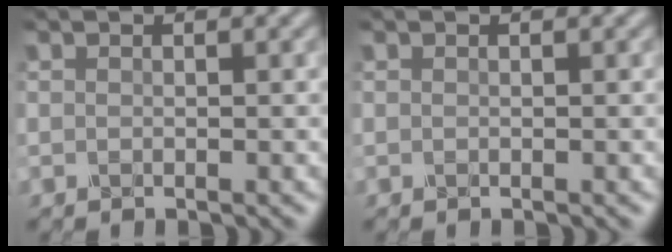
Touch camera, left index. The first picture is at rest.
{"total": 0.0}